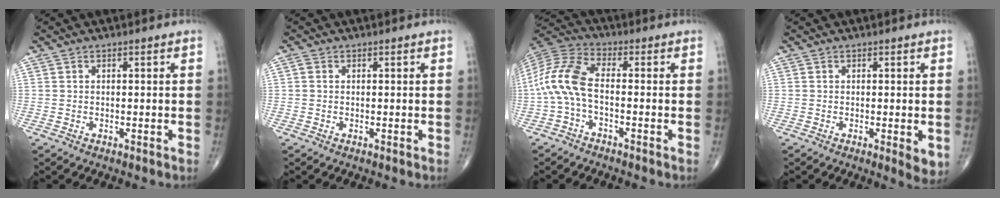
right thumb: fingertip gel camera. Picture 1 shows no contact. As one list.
[{"total": 0.6, "force": [0.0, 0.5, 0.3], "torque": [-0.006, 0.000, -0.003]}, {"total": 9.9, "force": [-1.7, 4.5, 8.7], "torque": [-0.196, 0.033, -0.044]}, {"total": 3.3, "force": [-0.5, 1.0, 3.1], "torque": [-0.040, -0.010, -0.009]}]